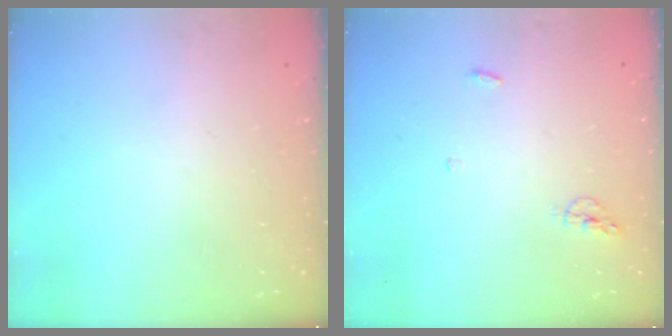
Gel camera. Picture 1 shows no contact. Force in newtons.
{"total": 4.3, "press": 4.1, "slide": 1.0}